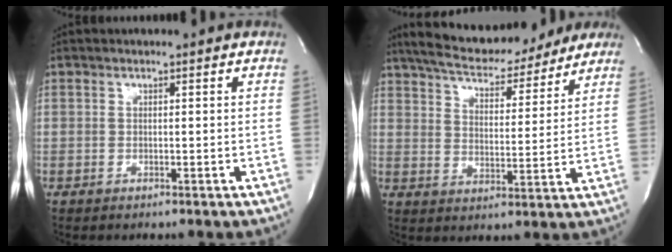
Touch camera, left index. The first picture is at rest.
{"total": 19.2, "force": [16.7, 5.5, 7.6], "torque": [-0.124, 0.010, 0.234]}